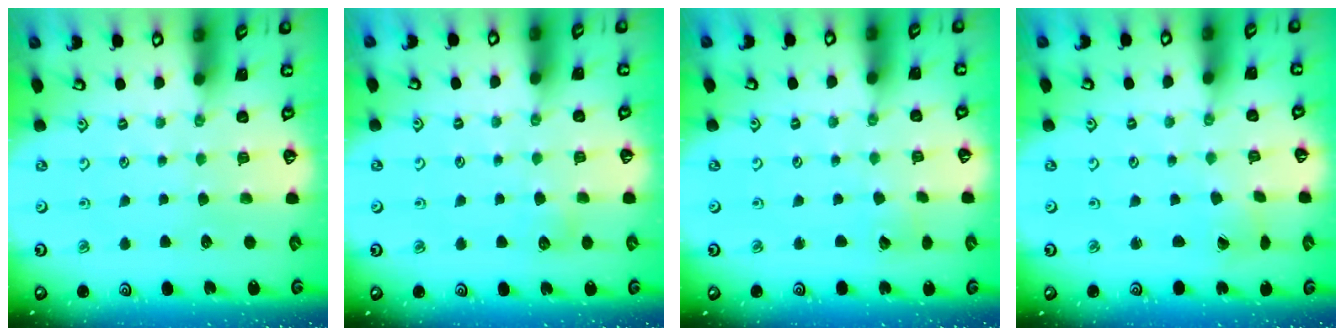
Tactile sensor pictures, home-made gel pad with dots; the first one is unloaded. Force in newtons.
{"total": 5.3, "press": 5.3, "slide": 0.3}
{"total": 3.2, "press": 3.2, "slide": 0.4}
{"total": 1.2, "press": 1.2, "slide": 0.2}